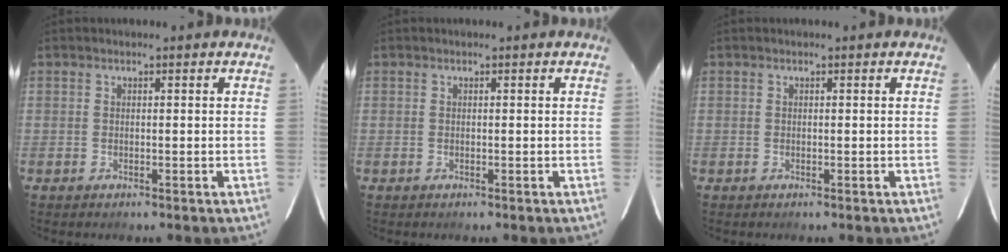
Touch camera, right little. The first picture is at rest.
{"total": 0.0}
{"total": 0.0}